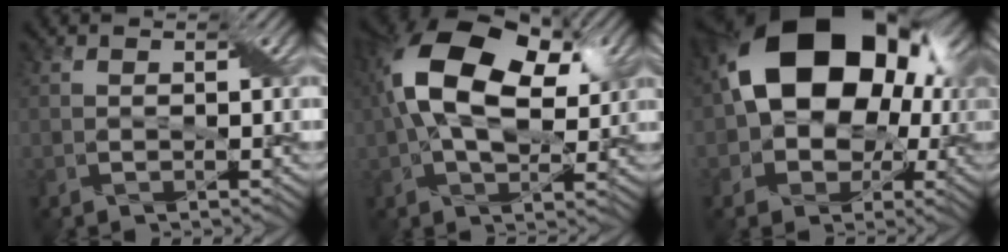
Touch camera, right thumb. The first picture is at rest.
{"total": 14.4, "force": [3.9, 8.1, 11.3], "torque": [-0.215, 0.025, 0.051]}
{"total": 18.4, "force": [2.1, 13.3, 12.5], "torque": [-0.161, 0.009, 0.026]}